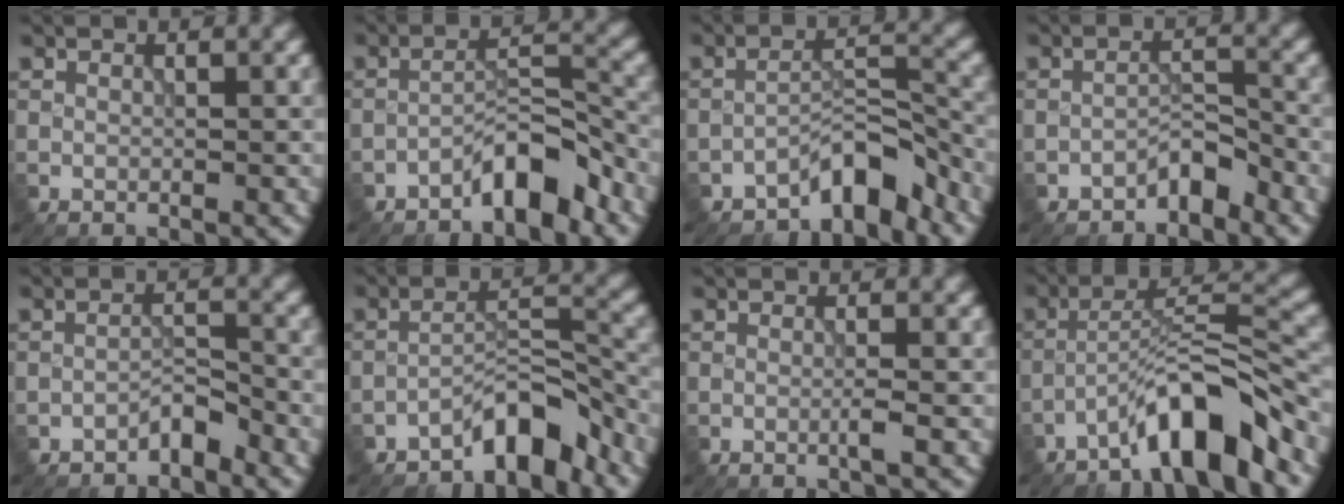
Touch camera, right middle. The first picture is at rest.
{"total": 4.6, "force": [-3.4, 1.1, 2.8], "torque": [-0.042, 0.021, -0.063]}
{"total": 4.4, "force": [-3.7, 1.1, 2.2], "torque": [-0.024, 0.018, -0.070]}
{"total": 2.4, "force": [-2.0, 0.7, 1.1], "torque": [-0.014, 0.016, -0.037]}
{"total": 2.0, "force": [-1.7, 0.5, 0.9], "torque": [-0.014, 0.012, -0.032]}
{"total": 4.9, "force": [-4.0, 1.1, 2.5], "torque": [-0.030, 0.018, -0.076]}
{"total": 1.1, "force": [-0.3, 0.1, 1.1], "torque": [-0.017, 0.001, -0.010]}
{"total": 7.5, "force": [-5.3, 1.2, 5.2], "torque": [-0.080, 0.021, -0.094]}